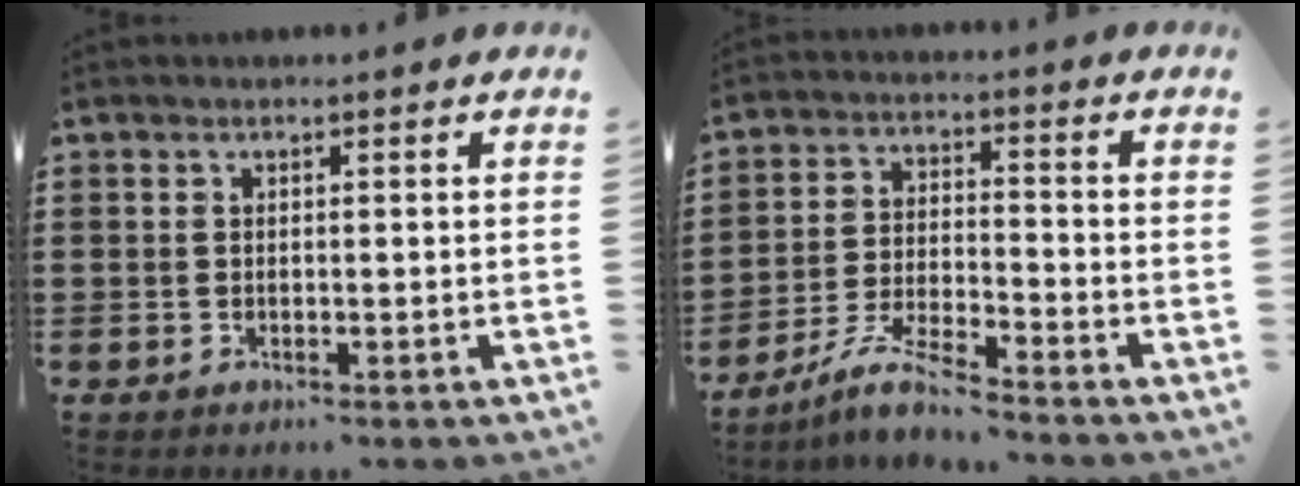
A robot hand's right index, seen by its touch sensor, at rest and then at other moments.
{"total": 6.2, "force": [-5.6, 0.1, 2.7], "torque": [-0.073, -0.010, -0.112]}